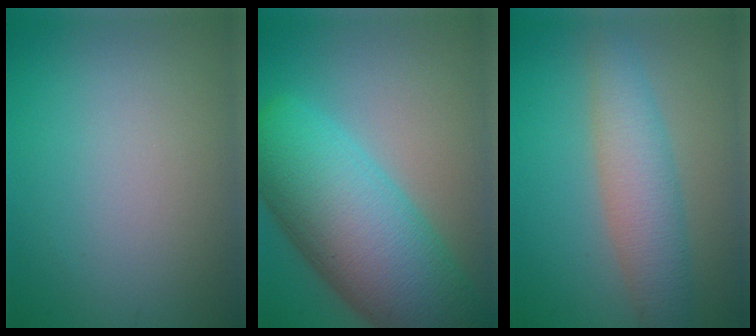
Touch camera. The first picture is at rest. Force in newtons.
{"total": 13.7, "press": 13.7, "slide": 0.6}
{"total": 4.8, "press": 4.8, "slide": 0.1}